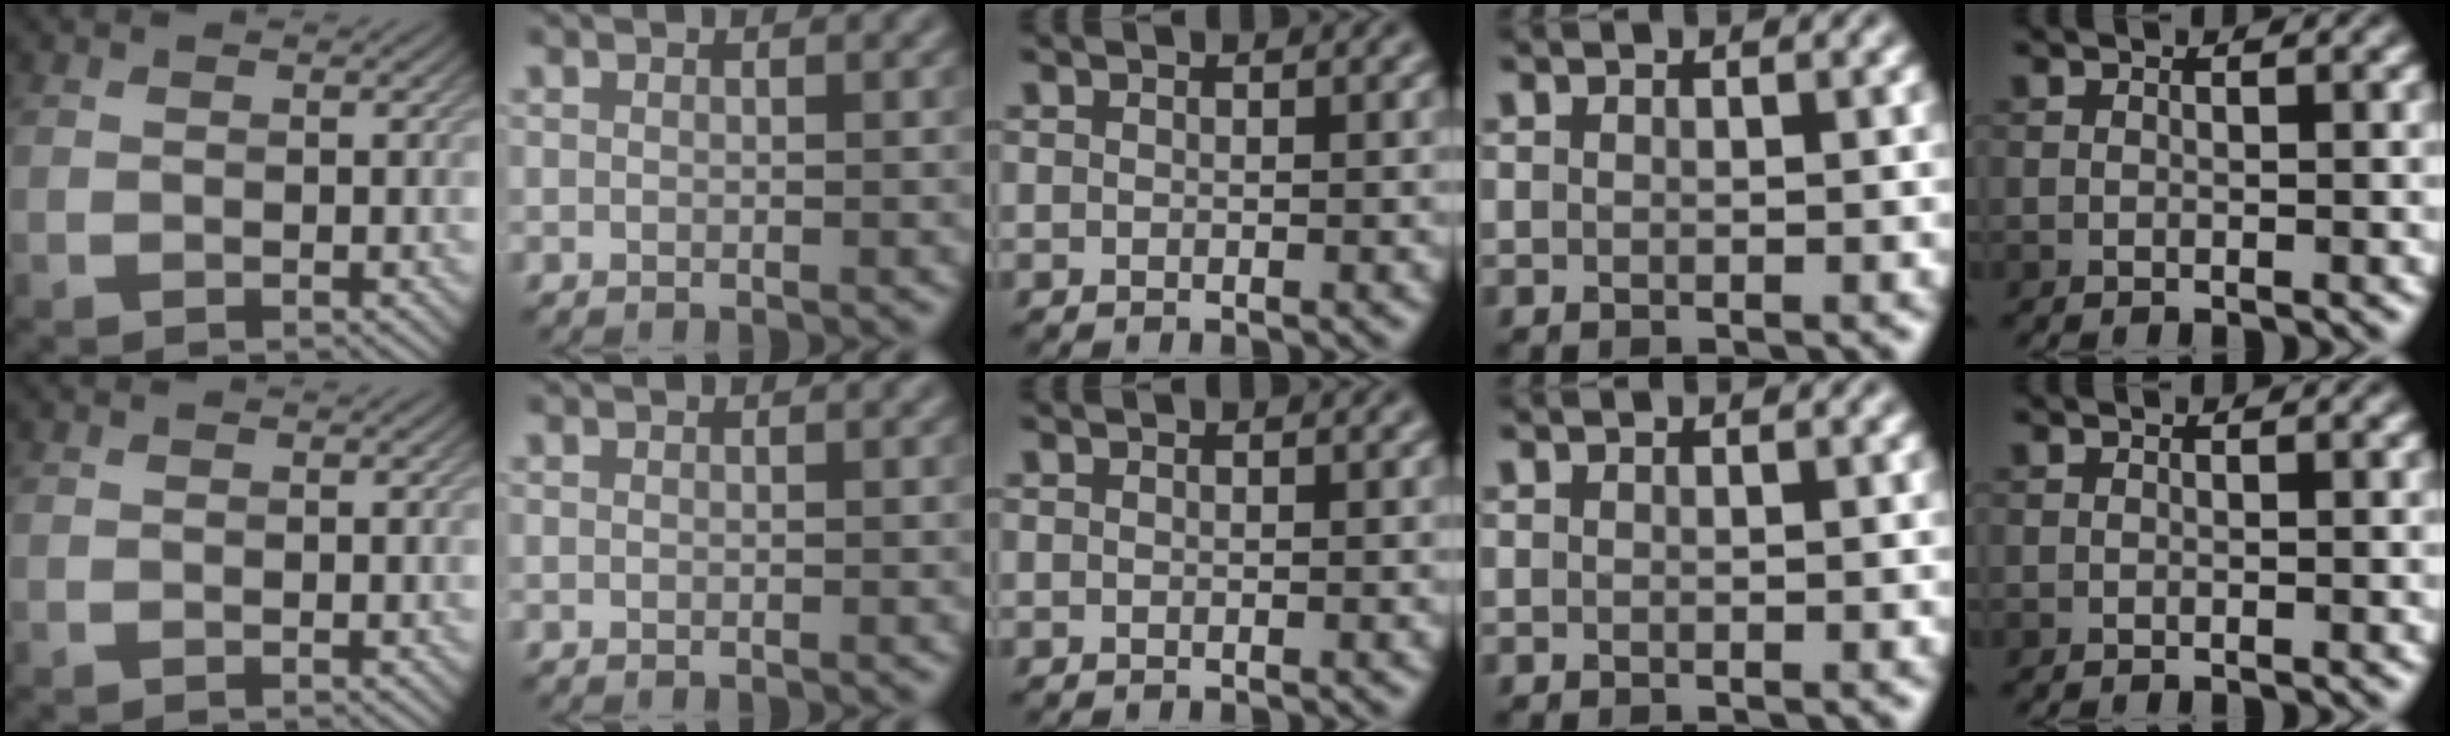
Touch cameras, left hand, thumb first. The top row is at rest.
{}